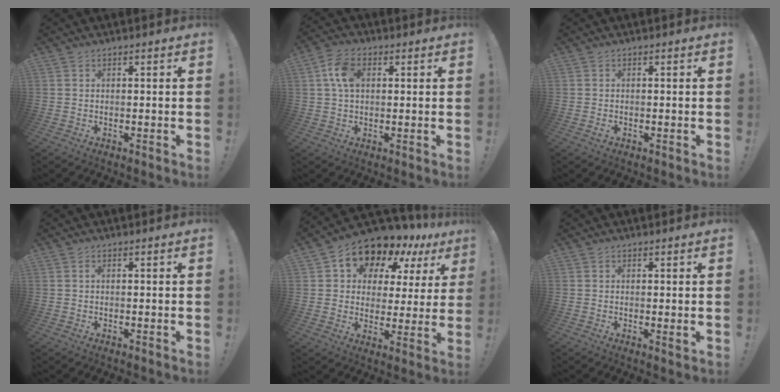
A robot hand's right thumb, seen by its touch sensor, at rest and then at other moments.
{"total": 8.0, "force": [1.8, 5.3, 5.7], "torque": [-0.106, 0.010, 0.036]}
{"total": 1.0, "force": [-0.5, 0.5, 0.7], "torque": [-0.010, 0.002, -0.010]}
{"total": 0.0}
{"total": 11.8, "force": [9.6, 5.7, 4.0], "torque": [-0.070, -0.086, 0.165]}
{"total": 1.3, "force": [0.4, 0.2, 1.3], "torque": [-0.009, -0.005, 0.004]}